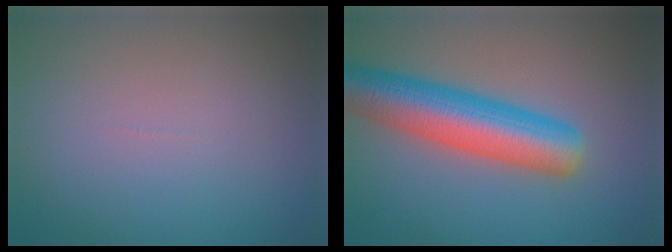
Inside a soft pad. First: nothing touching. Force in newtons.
{"total": 7.9, "press": 7.8, "slide": 0.3}